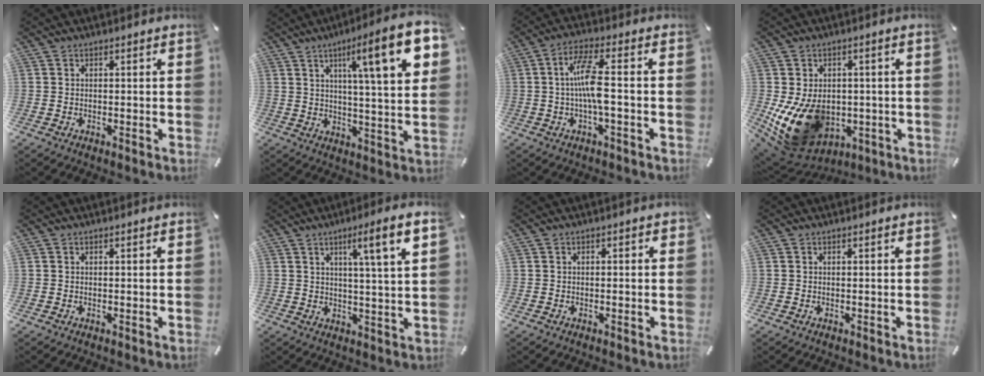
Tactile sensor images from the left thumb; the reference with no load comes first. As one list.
[{"total": 18.3, "force": [7.6, 3.1, 16.3], "torque": [-0.242, -0.036, 0.102]}, {"total": 9.9, "force": [-0.5, 2.0, 9.6], "torque": [-0.190, -0.002, -0.014]}, {"total": 14.4, "force": [-2.8, 10.7, 9.2], "torque": [-0.175, -0.005, -0.043]}, {"total": 0.0}, {"total": 9.7, "force": [4.5, 0.1, 8.6], "torque": [-0.140, -0.014, 0.065]}, {"total": 0.8, "force": [-0.2, 0.4, 0.6], "torque": [-0.011, 0.001, -0.005]}, {"total": 0.0}]